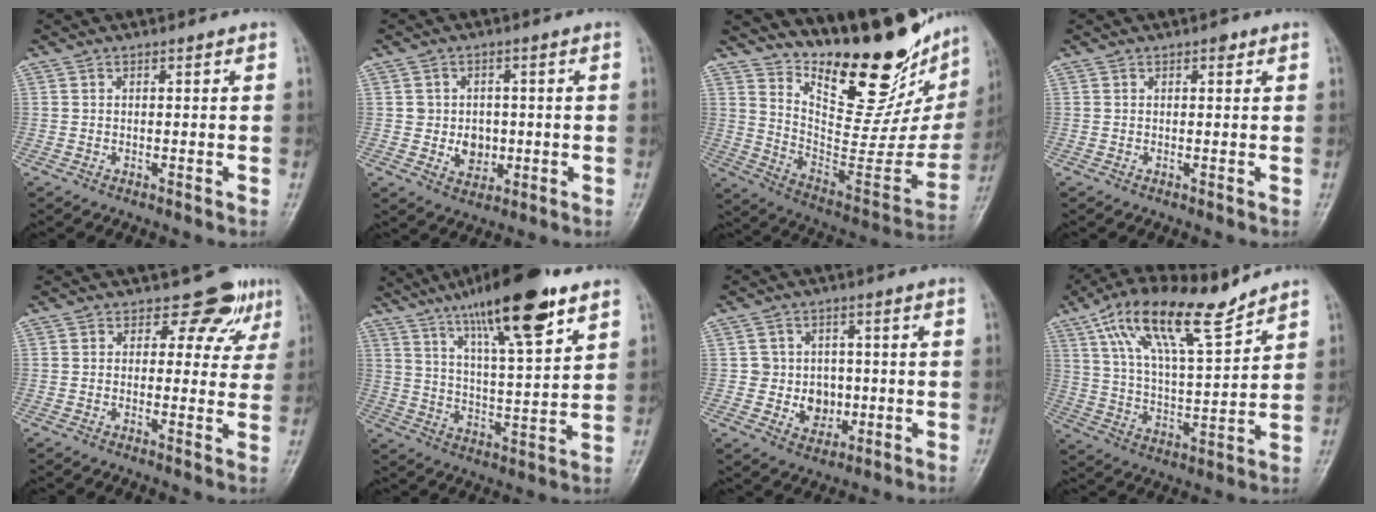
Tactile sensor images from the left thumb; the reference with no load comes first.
{"total": 5.5, "force": [-0.4, 4.7, 2.9], "torque": [-0.016, 0.003, 0.000]}
{"total": 26.8, "force": [20.5, 8.2, 15.1], "torque": [-0.188, -0.147, 0.310]}
{"total": 1.3, "force": [0.7, 0.7, 0.8], "torque": [-0.004, -0.001, 0.006]}
{"total": 6.3, "force": [4.1, 4.1, 2.4], "torque": [0.006, -0.022, 0.040]}
{"total": 18.9, "force": [11.8, 3.8, 14.2], "torque": [-0.214, -0.047, 0.198]}
{"total": 6.8, "force": [-0.4, 6.3, 2.4], "torque": [0.007, 0.012, -0.001]}
{"total": 16.8, "force": [11.1, 5.2, 11.4], "torque": [-0.185, -0.038, 0.206]}